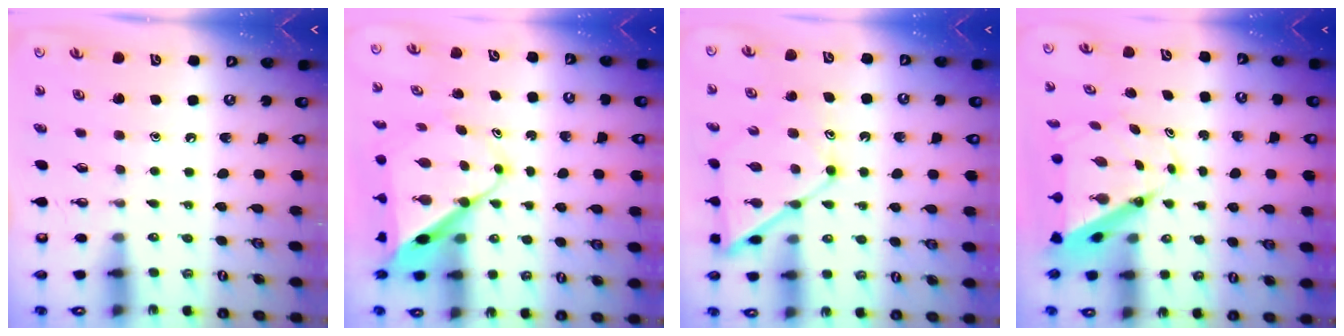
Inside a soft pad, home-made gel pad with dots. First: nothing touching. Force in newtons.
{"total": 11.1, "press": 11.0, "slide": 0.9}
{"total": 12.3, "press": 12.3, "slide": 1.1}
{"total": 8.6, "press": 8.5, "slide": 0.8}